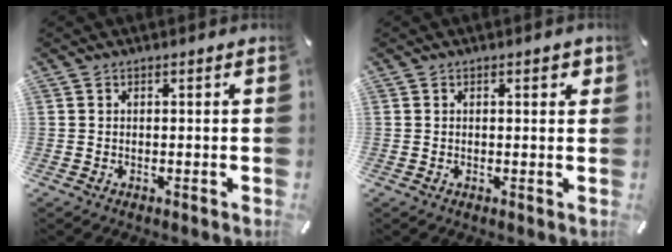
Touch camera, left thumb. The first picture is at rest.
{"total": 1.3, "force": [0.5, 0.7, 1.0], "torque": [-0.012, 0.002, 0.005]}